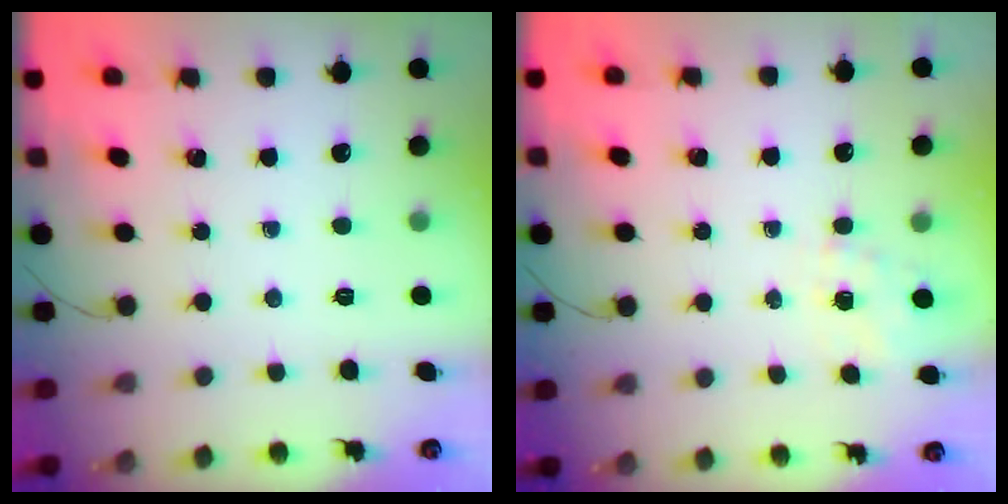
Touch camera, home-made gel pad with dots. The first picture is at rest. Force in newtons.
{"total": 1.4, "press": 0.8, "slide": 1.1}